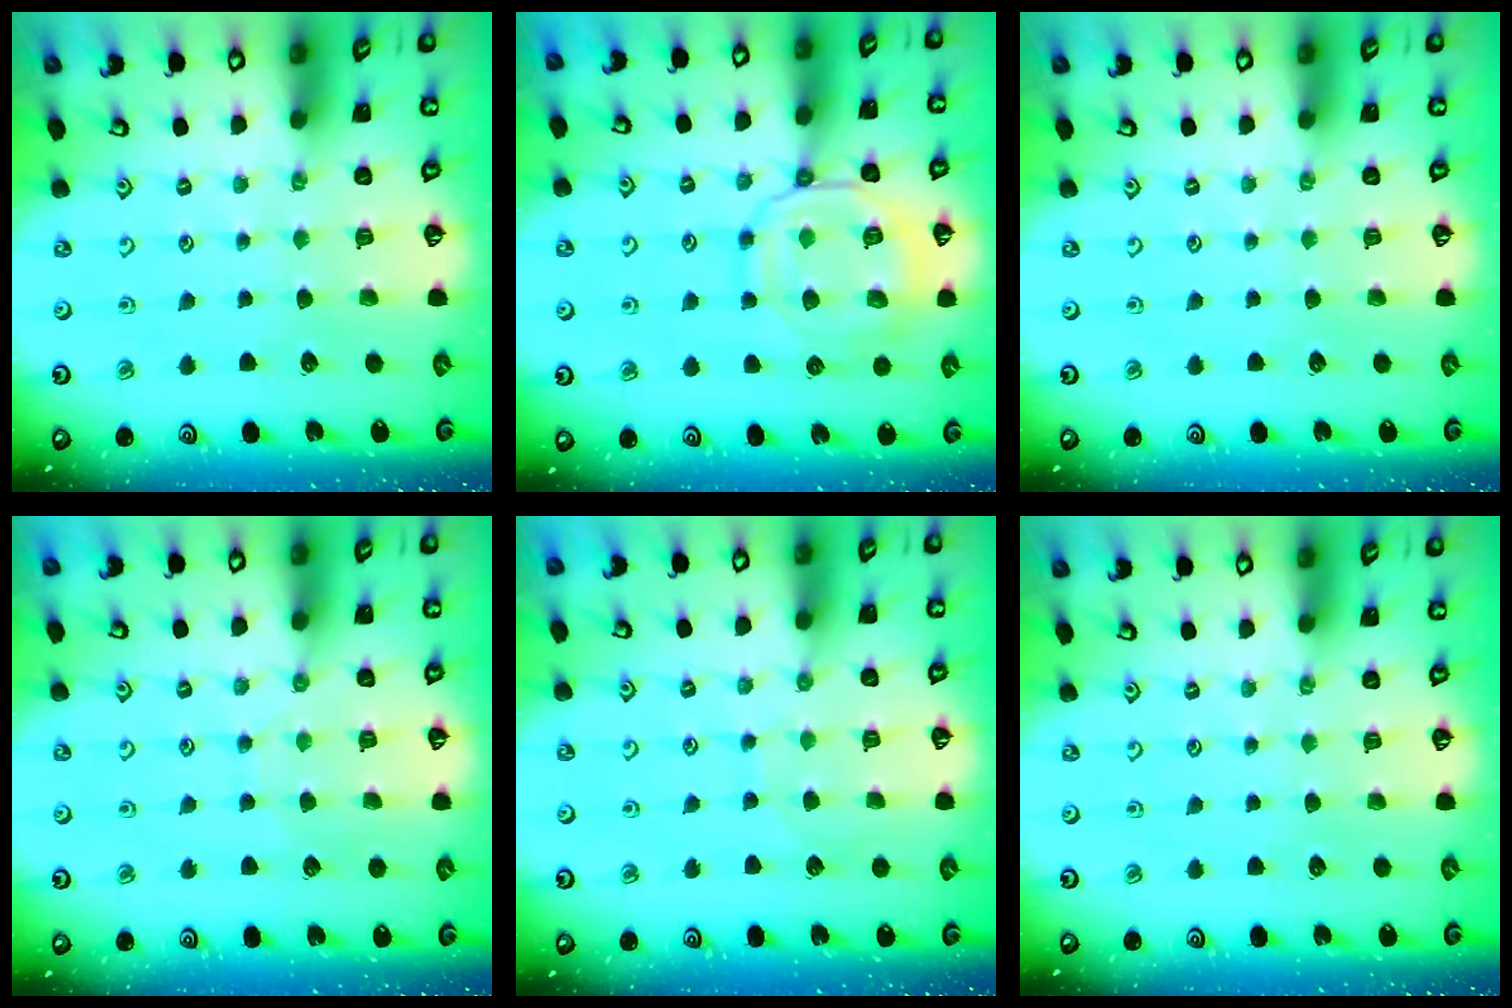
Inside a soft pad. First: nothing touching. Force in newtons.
{"total": 12.2, "press": 12.1, "slide": 1.3}
{"total": 0.0}
{"total": 5.2, "press": 5.1, "slide": 0.7}
{"total": 6.5, "press": 6.5, "slide": 0.5}
{"total": 0.0}